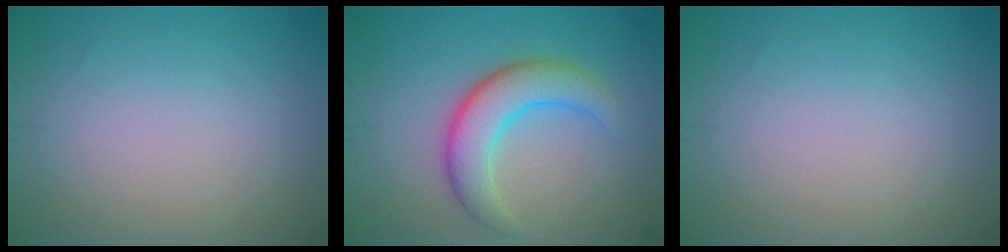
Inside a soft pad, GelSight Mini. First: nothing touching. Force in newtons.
{"total": 5.0, "press": 5.0, "slide": 0.2}
{"total": 0.0}